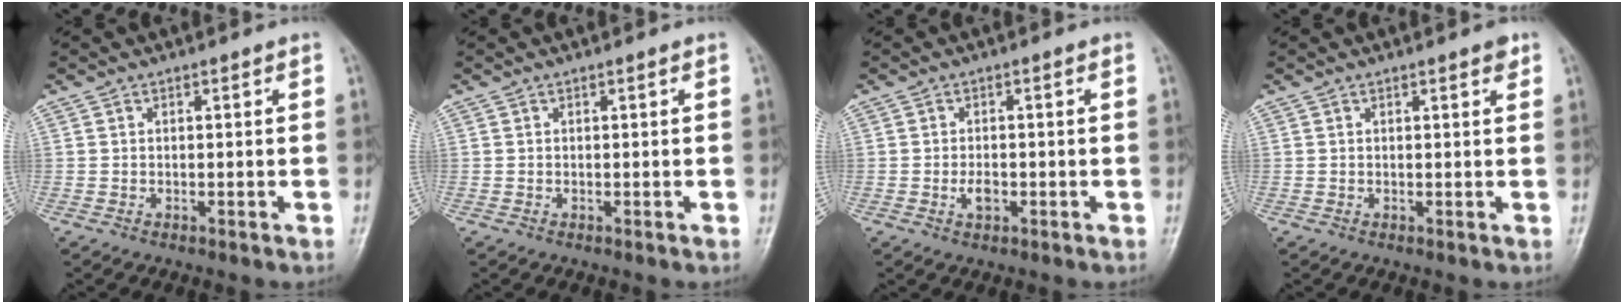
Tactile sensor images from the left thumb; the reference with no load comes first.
{"total": 0.0}
{"total": 2.4, "force": [-0.7, 1.3, 1.9], "torque": [-0.031, 0.003, -0.013]}
{"total": 1.4, "force": [0.9, 0.3, 1.0], "torque": [-0.012, -0.003, 0.009]}